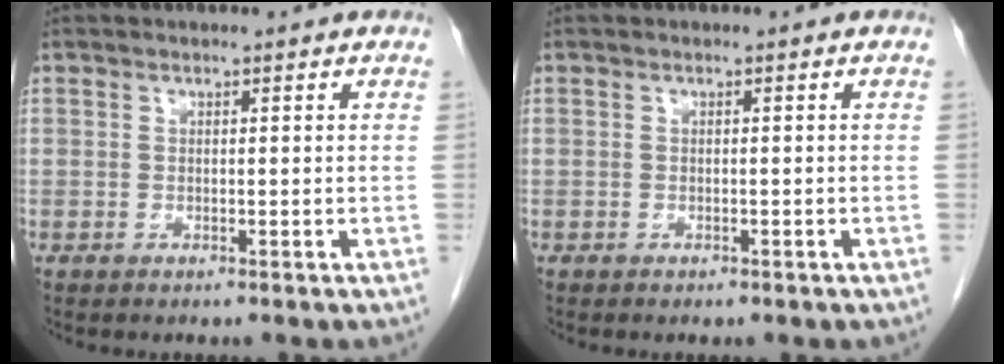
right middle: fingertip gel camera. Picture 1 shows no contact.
{"total": 0.5, "force": [-0.4, 0.3, 0.2], "torque": [-0.008, 0.000, -0.005]}